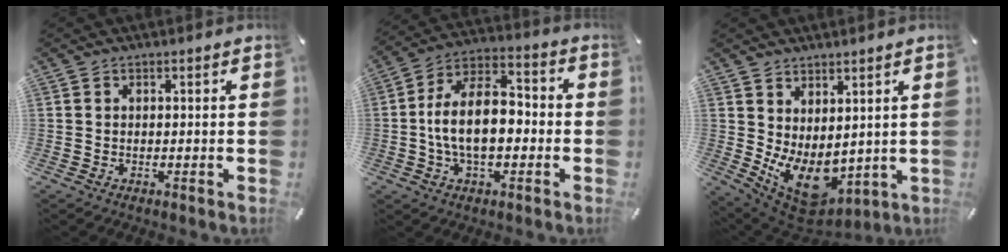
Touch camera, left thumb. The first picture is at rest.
{"total": 14.1, "force": [-2.6, 8.2, 11.2], "torque": [-0.209, 0.014, -0.049]}
{"total": 9.7, "force": [-0.6, 7.3, 6.4], "torque": [-0.104, -0.017, -0.002]}